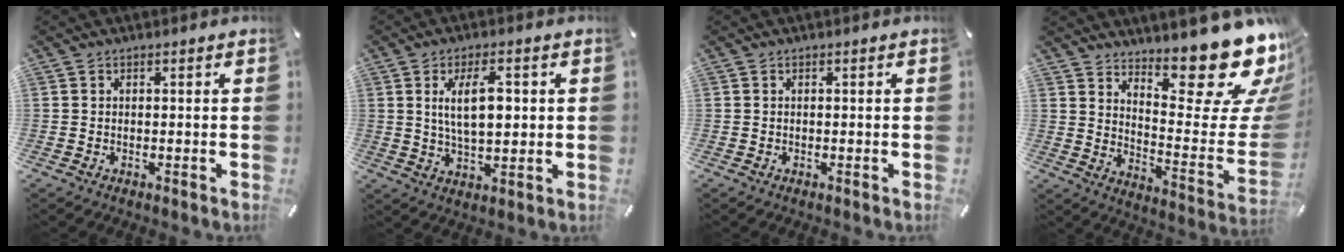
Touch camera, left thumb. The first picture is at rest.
{"total": 9.3, "force": [1.9, 4.3, 8.0], "torque": [-0.150, -0.003, 0.023]}
{"total": 0.0}
{"total": 21.0, "force": [16.2, 6.6, 11.6], "torque": [-0.119, -0.146, 0.261]}